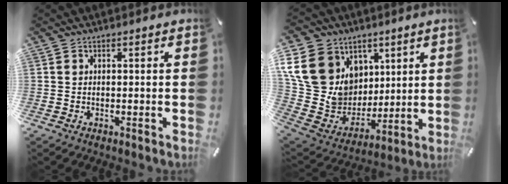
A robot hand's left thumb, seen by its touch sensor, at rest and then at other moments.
{"total": 20.7, "force": [7.2, 17.8, 7.6], "torque": [-0.137, -0.042, 0.163]}